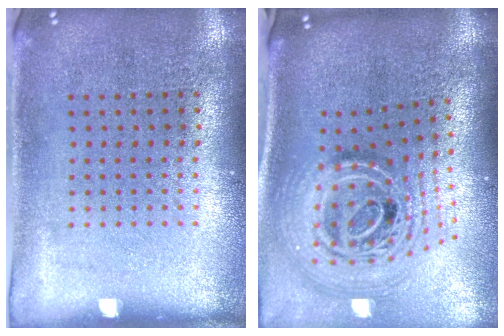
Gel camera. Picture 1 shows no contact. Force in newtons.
{"total": 2.7, "press": 1.9, "slide": 1.9}